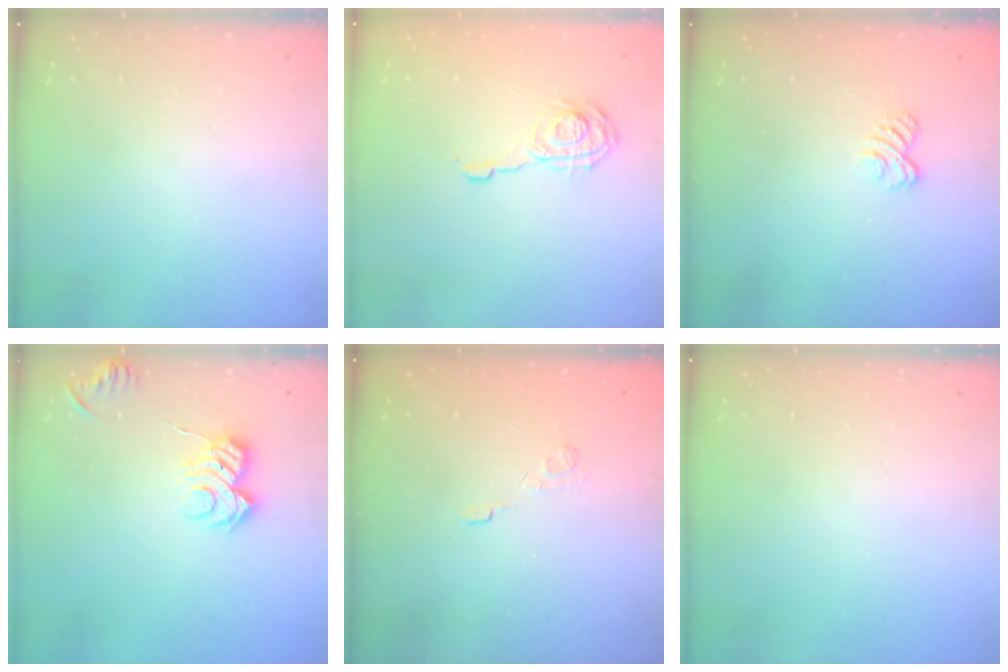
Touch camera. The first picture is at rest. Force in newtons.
{"total": 8.2, "press": 8.2, "slide": 0.1}
{"total": 2.9, "press": 2.6, "slide": 1.3}
{"total": 8.2, "press": 8.2, "slide": 0.9}
{"total": 2.4, "press": 1.9, "slide": 1.4}
{"total": 0.0}